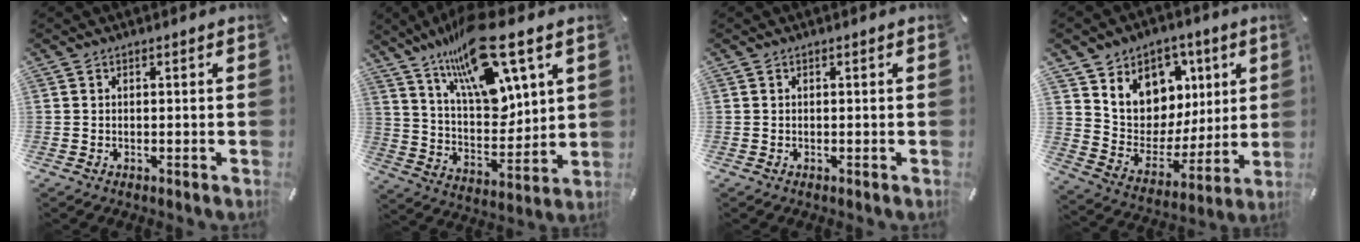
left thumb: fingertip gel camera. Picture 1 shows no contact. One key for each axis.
{"total": 19.2, "fx": 12.8, "fy": 7.4, "fz": 12.2, "tx": -0.211, "ty": -0.078, "tz": 0.218}
{"total": 0.0}
{"total": 10.7, "fx": 4.5, "fy": 9.5, "fz": 1.6, "tx": -0.033, "ty": -0.056, "tz": 0.089}